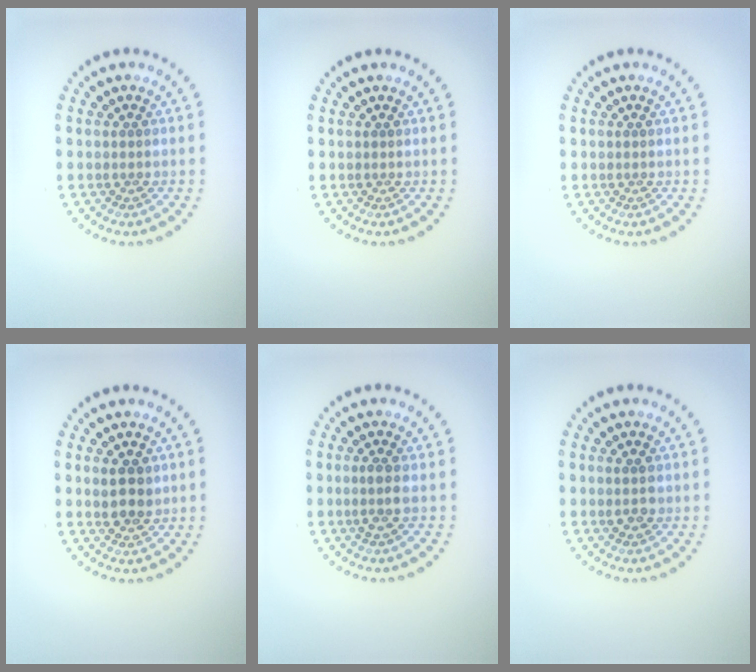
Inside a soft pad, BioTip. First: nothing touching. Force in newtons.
{"total": 0.0}
{"total": 0.0}
{"total": 2.7, "press": 2.6, "slide": 0.9}
{"total": 1.5, "press": 1.3, "slide": 0.8}
{"total": 1.5, "press": 1.4, "slide": 0.3}